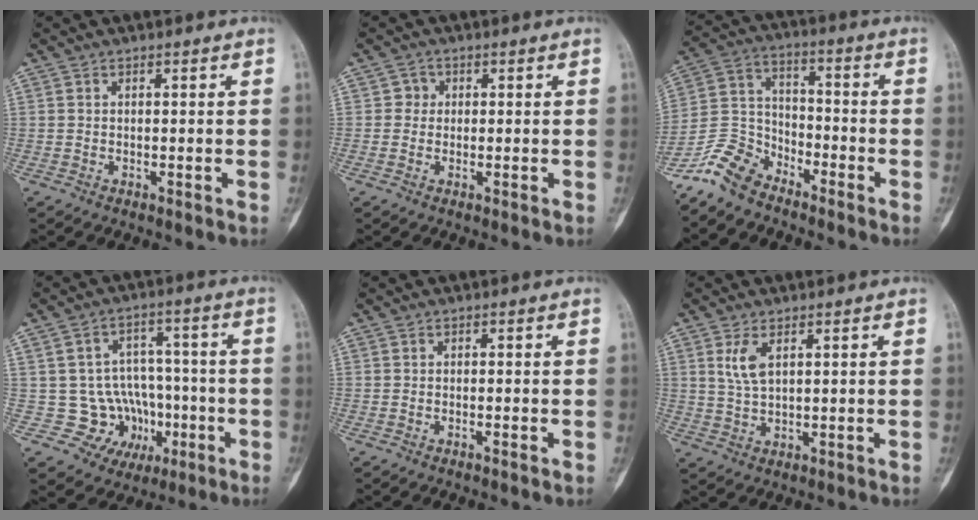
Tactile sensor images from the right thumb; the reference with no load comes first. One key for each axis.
{"total": 1.9, "fx": 0.2, "fy": 1.9, "fz": 0.4, "tx": 0.007, "ty": 0.005, "tz": -0.002}
{"total": 9.6, "fx": -7.9, "fy": 4.6, "fz": 2.8, "tx": -0.049, "ty": 0.058, "tz": -0.168}
{"total": 11.6, "fx": -2.4, "fy": 10.9, "fz": 3.2, "tx": 0.009, "ty": 0.045, "tz": -0.024}
{"total": 0.6, "fx": -0.4, "fy": 0.0, "fz": 0.4, "tx": -0.010, "ty": 0.001, "tz": -0.005}
{"total": 4.1, "fx": 1.7, "fy": 1.6, "fz": 3.4, "tx": -0.071, "ty": -0.007, "tz": 0.042}